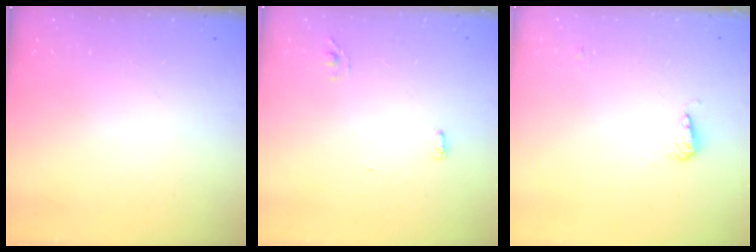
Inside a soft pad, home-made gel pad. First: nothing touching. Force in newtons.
{"total": 3.6, "press": 3.2, "slide": 1.6}
{"total": 5.5, "press": 5.4, "slide": 0.9}